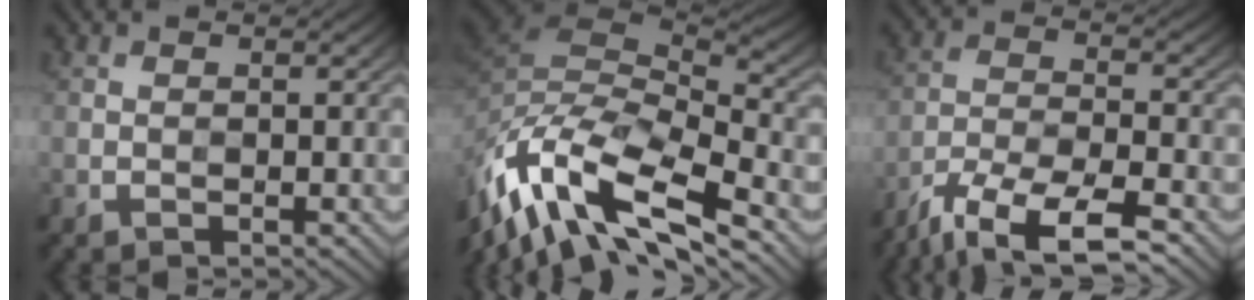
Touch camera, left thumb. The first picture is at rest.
{"total": 15.0, "force": [-7.6, 6.1, 11.4], "torque": [-0.261, -0.014, -0.129]}
{"total": 9.8, "force": [-7.3, 2.7, 6.0], "torque": [-0.122, -0.009, -0.133]}